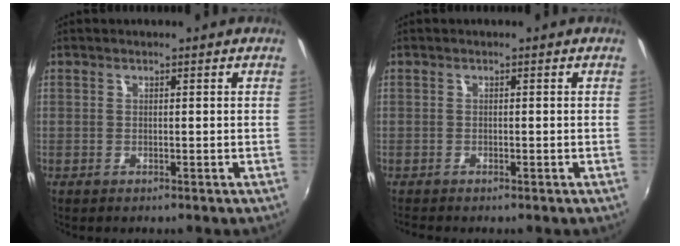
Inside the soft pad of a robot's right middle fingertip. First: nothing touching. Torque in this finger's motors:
{"motor_torque": [0.19, -0.25, 0.05, 0.01]}